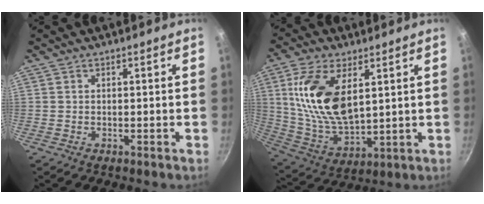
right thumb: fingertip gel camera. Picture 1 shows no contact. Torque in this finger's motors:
{"motor_torque": [-0.95, 1.63, 1.84, 0.46, 0.18]}